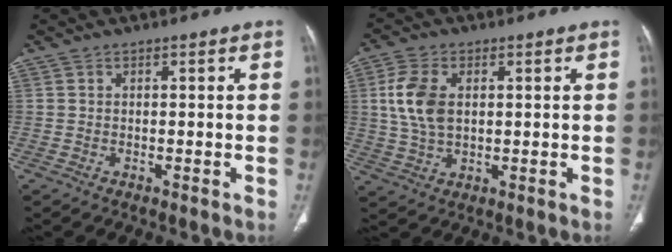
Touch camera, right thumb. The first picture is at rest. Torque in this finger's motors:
{"motor_torque": [0.03, 0.02, 0.88, 0.40, 0.11]}